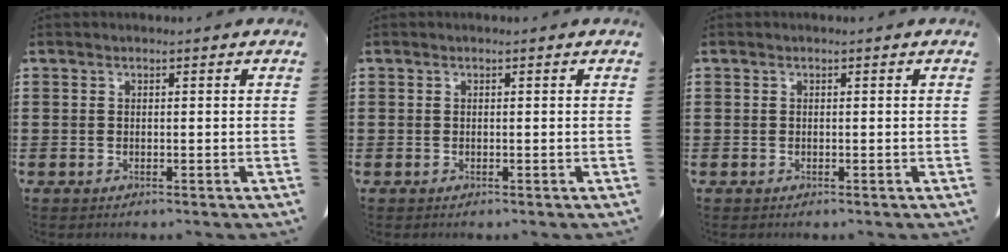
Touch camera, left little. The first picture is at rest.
{"total": 0.0}
{"total": 0.0}